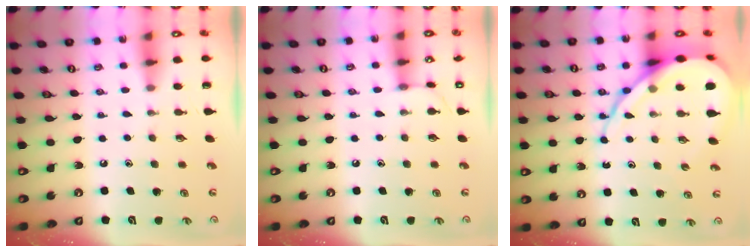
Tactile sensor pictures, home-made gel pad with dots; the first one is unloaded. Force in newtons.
{"total": 4.3, "press": 4.3, "slide": 0.2}
{"total": 14.4, "press": 14.3, "slide": 1.5}